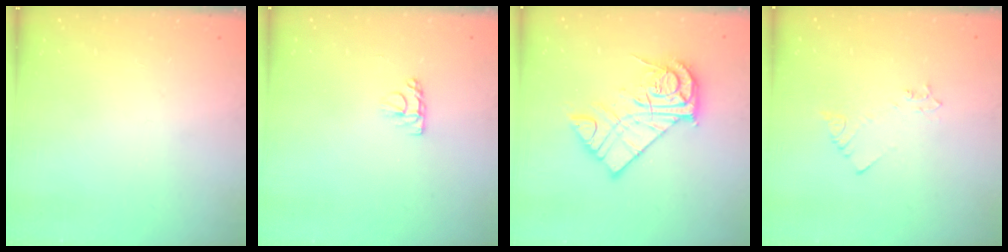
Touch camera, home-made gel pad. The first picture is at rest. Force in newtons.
{"total": 4.9, "press": 4.9, "slide": 0.3}
{"total": 15.8, "press": 15.7, "slide": 1.3}
{"total": 2.5, "press": 2.5, "slide": 0.3}